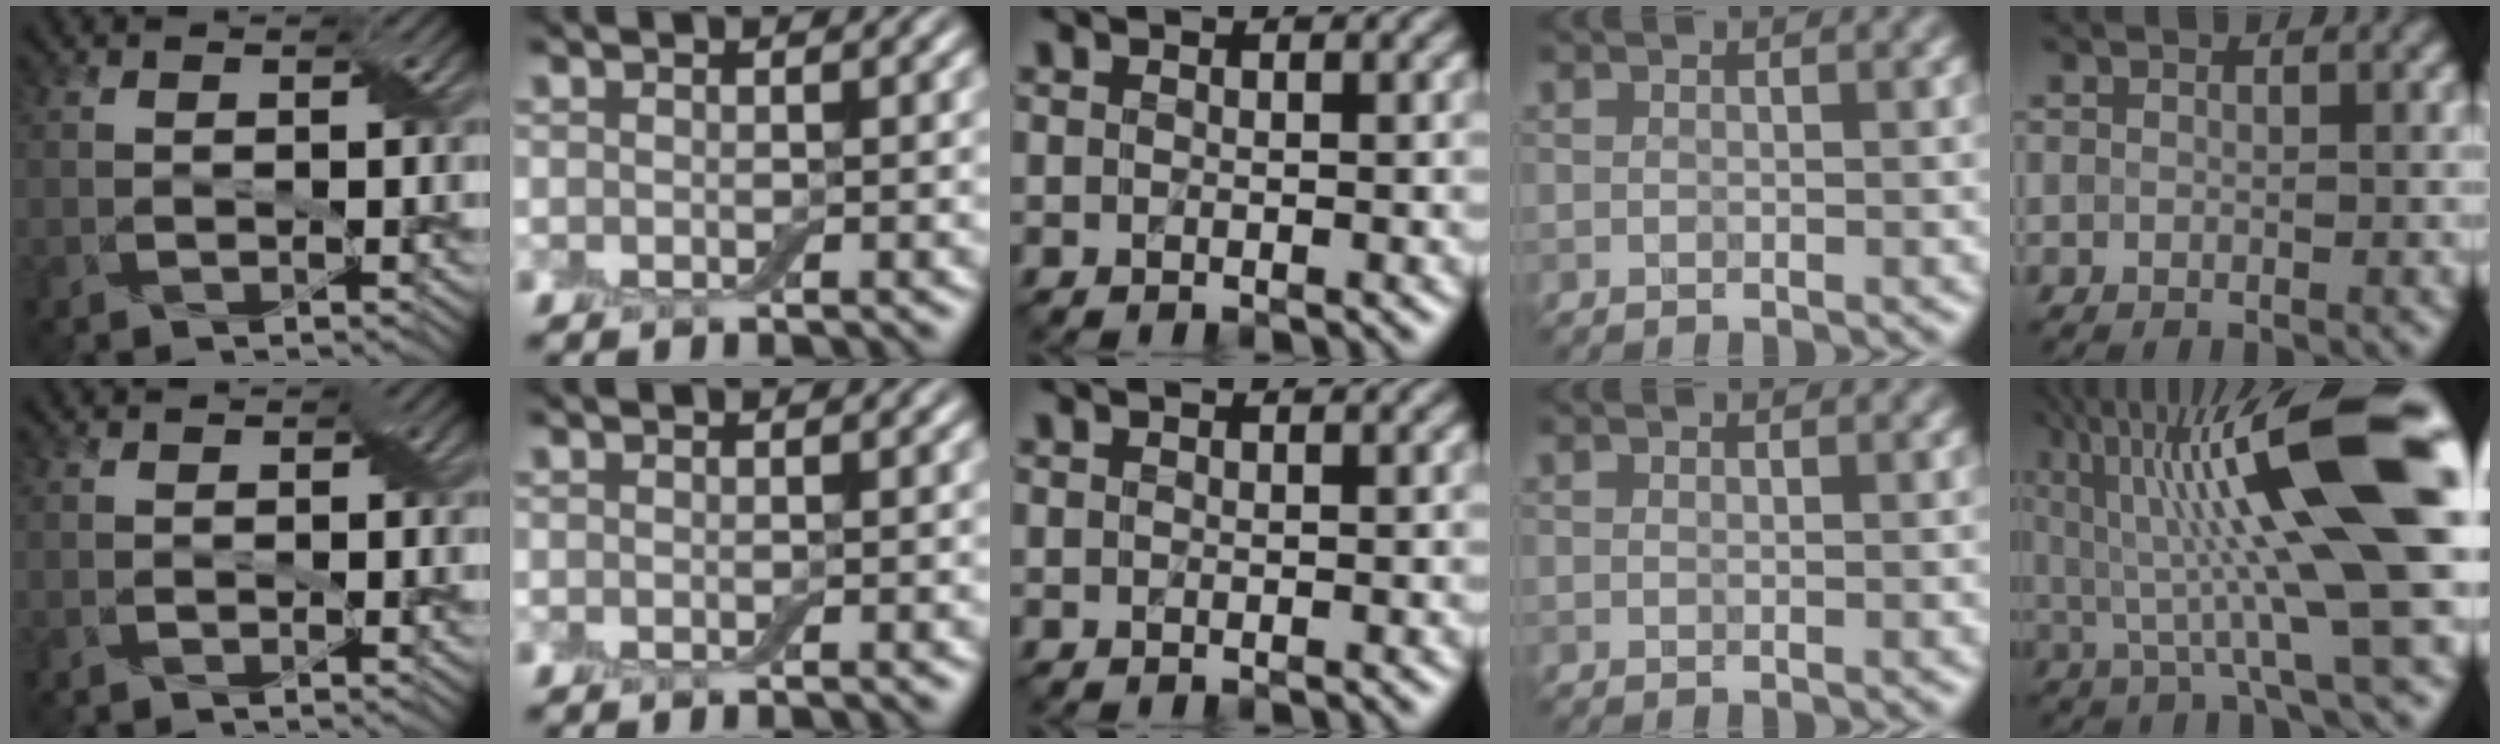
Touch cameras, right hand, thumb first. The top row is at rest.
{"thumb": {"total": 0.8, "force": [0.0, 0.6, 0.5], "torque": [-0.004, 0.001, -0.001]}, "little": {"total": 15.1, "force": [2.8, 2.7, 14.6], "torque": [-0.229, 0.010, 0.042]}}